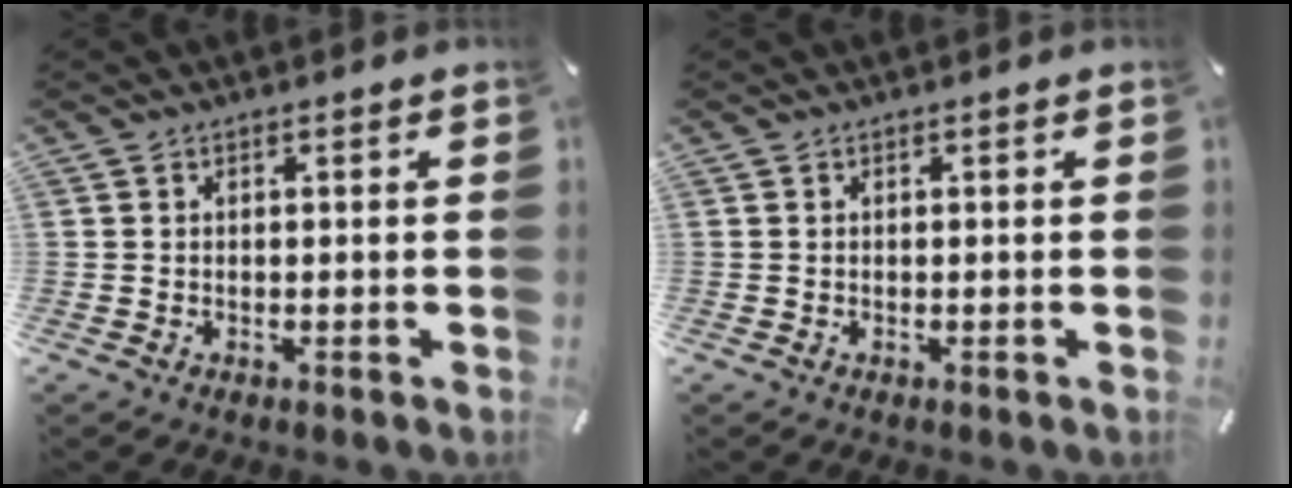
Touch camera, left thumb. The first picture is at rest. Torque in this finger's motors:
{"motor_torque": [0.00, 0.00, 0.00, 0.00, 0.00]}